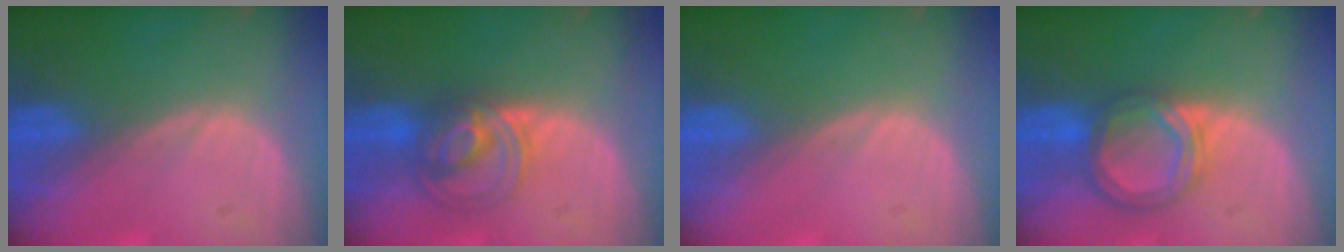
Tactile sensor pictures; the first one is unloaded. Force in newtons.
{"total": 6.1, "press": 6.0, "slide": 1.1}
{"total": 0.0}
{"total": 6.3, "press": 5.9, "slide": 2.3}